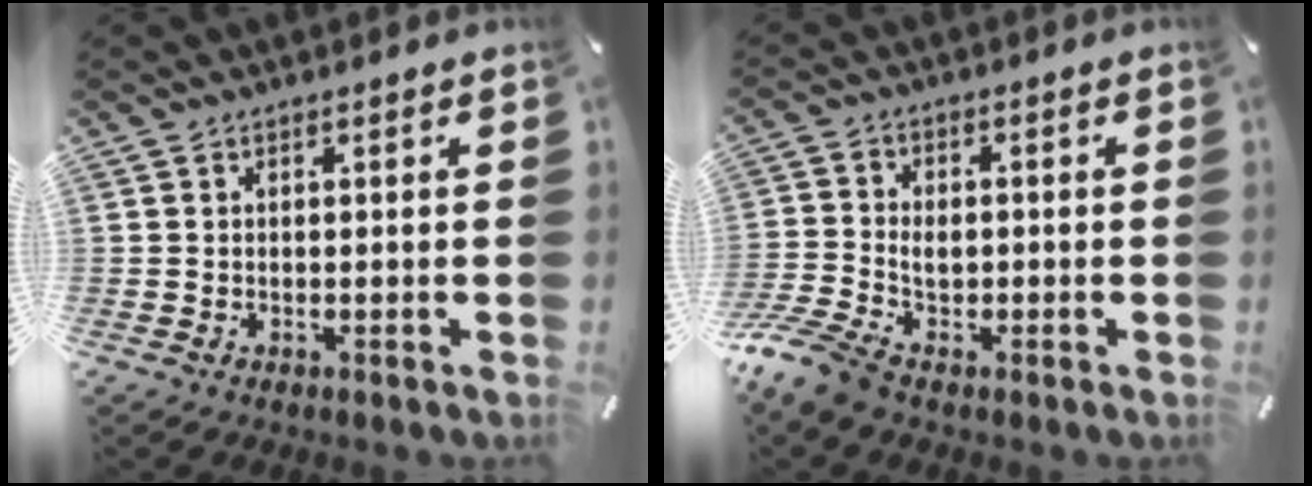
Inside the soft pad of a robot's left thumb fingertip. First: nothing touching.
{"total": 7.4, "force": [-3.1, 4.9, 4.6], "torque": [-0.107, 0.008, -0.057]}